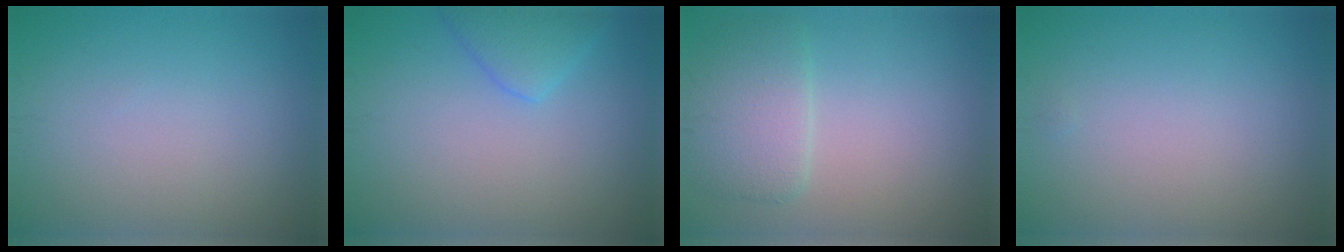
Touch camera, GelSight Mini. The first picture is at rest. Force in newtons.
{"total": 2.7, "press": 2.7, "slide": 0.2}
{"total": 3.7, "press": 3.7, "slide": 0.1}
{"total": 0.0}